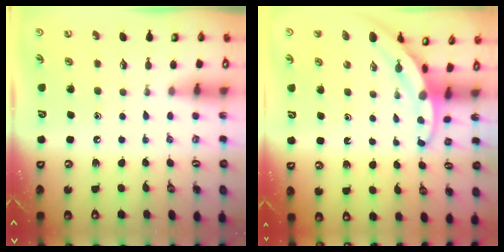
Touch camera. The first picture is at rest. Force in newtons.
{"total": 3.6, "press": 3.6, "slide": 0.1}